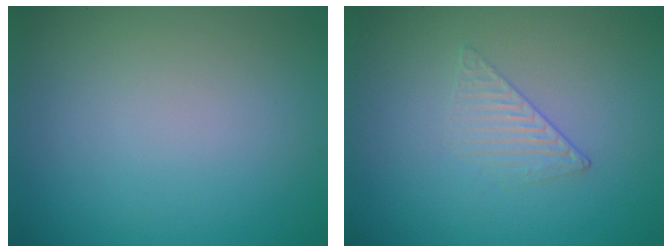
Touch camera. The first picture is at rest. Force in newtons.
{"total": 1.3, "press": 0.4, "slide": 1.2}